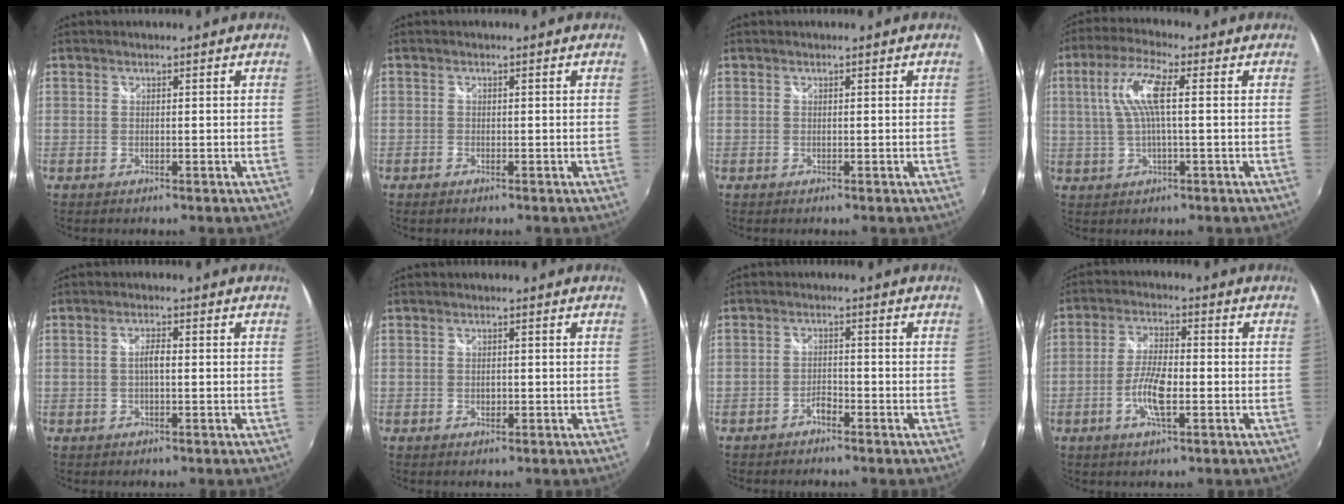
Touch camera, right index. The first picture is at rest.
{"total": 0.8, "force": [-0.7, 0.4, 0.3], "torque": [-0.006, -0.003, -0.014]}
{"total": 0.0}
{"total": 8.3, "force": [1.2, 1.4, 8.1], "torque": [-0.156, 0.008, 0.026]}
{"total": 2.1, "force": [-0.2, 0.6, 2.0], "torque": [-0.038, 0.004, -0.005]}
{"total": 1.1, "force": [-0.2, 0.7, 0.8], "torque": [-0.013, 0.002, -0.003]}
{"total": 1.9, "force": [-1.6, 0.6, 0.8], "torque": [-0.017, 0.004, -0.029]}
{"total": 7.0, "force": [-2.1, 1.9, 6.4], "torque": [-0.130, 0.003, -0.043]}